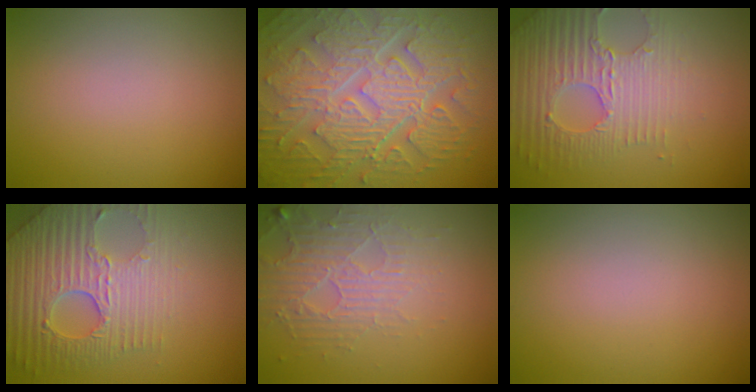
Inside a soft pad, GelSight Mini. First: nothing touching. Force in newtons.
{"total": 10.6, "press": 7.0, "slide": 8.0}
{"total": 4.8, "press": 4.4, "slide": 2.0}
{"total": 8.1, "press": 5.7, "slide": 5.7}
{"total": 3.8, "press": 3.3, "slide": 1.9}
{"total": 0.0}